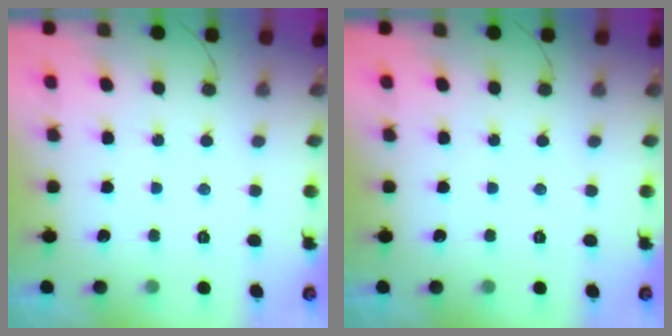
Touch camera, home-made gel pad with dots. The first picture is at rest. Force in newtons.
{"total": 0.0}